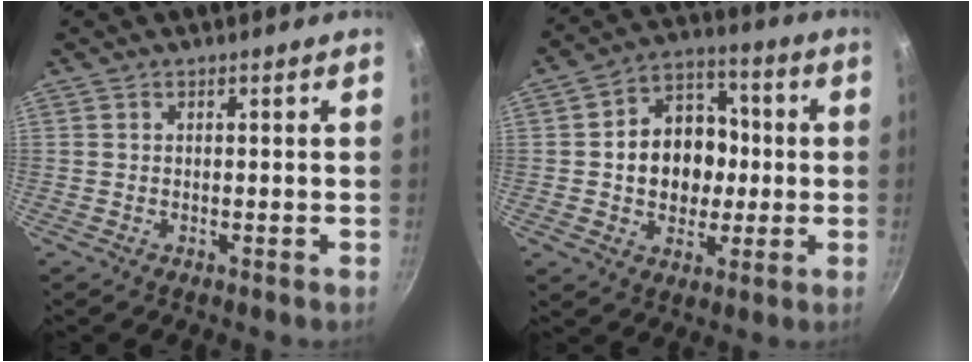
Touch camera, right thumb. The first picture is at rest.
{"total": 14.0, "force": [-0.2, 11.4, 8.3], "torque": [-0.089, 0.025, -0.009]}